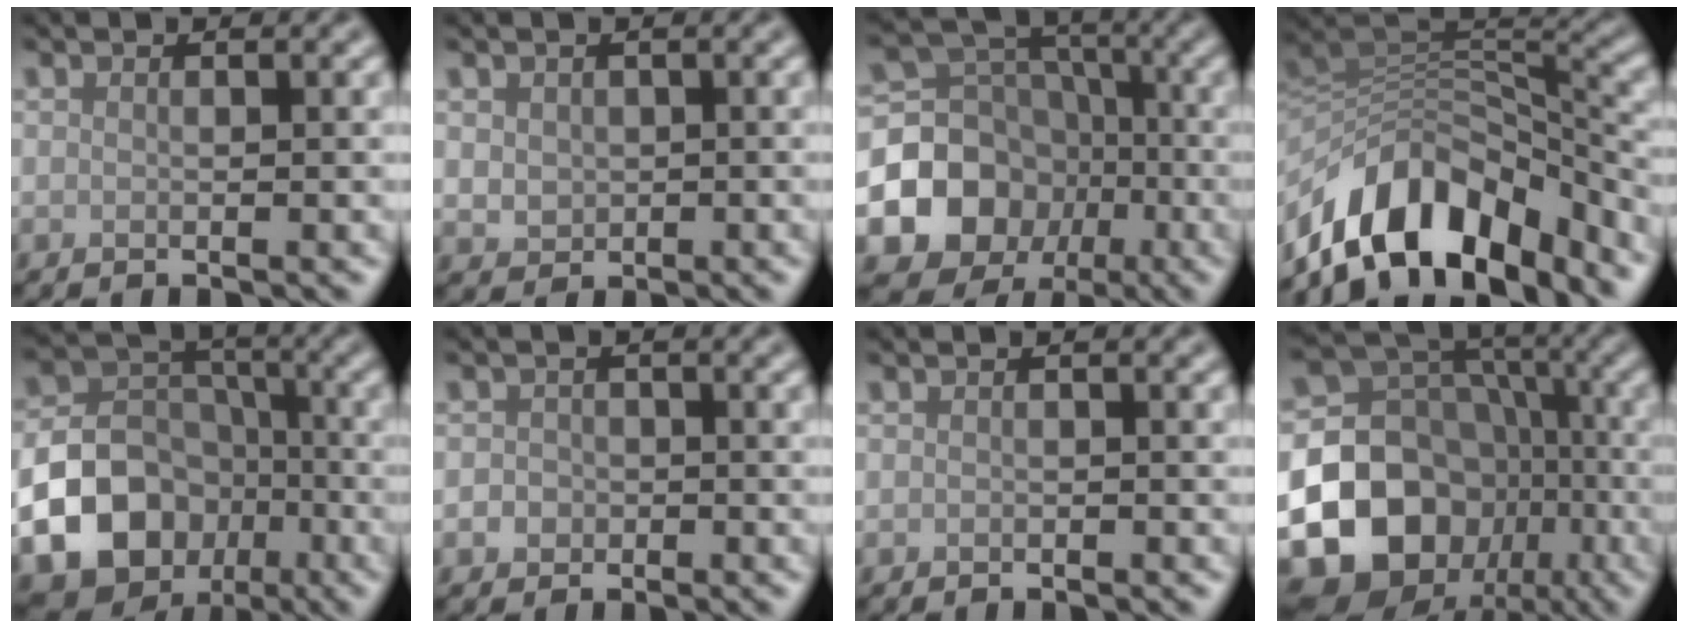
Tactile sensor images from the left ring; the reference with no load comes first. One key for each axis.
{"total": 1.7, "fx": 0.3, "fy": 1.5, "fz": 0.8, "tx": -0.017, "ty": -0.004, "tz": 0.007}
{"total": 8.8, "fx": -3.1, "fy": 7.5, "fz": 3.4, "tx": -0.058, "ty": -0.004, "tz": -0.058}
{"total": 12.1, "fx": -8.2, "fy": 6.1, "fz": 6.4, "tx": -0.111, "ty": 0.026, "tz": -0.153}
{"total": 20.3, "fx": -9.2, "fy": 16.7, "fz": 6.9, "tx": -0.139, "ty": -0.073, "tz": -0.161}
{"total": 1.5, "fx": -0.5, "fy": 1.4, "fz": 0.3, "tx": 0.013, "ty": 0.000, "tz": -0.012}
{"total": 0.0}
{"total": 19.7, "fx": -7.3, "fy": 16.3, "fz": 8.3, "tx": -0.171, "ty": -0.026, "tz": -0.134}